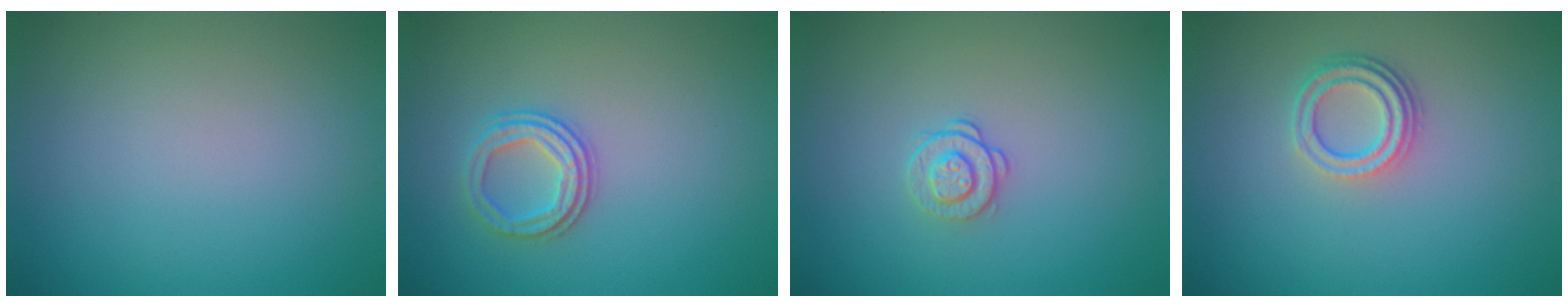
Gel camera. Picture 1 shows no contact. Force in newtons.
{"total": 2.5, "press": 2.4, "slide": 0.9}
{"total": 1.6, "press": 1.2, "slide": 1.0}
{"total": 3.3, "press": 2.4, "slide": 2.3}